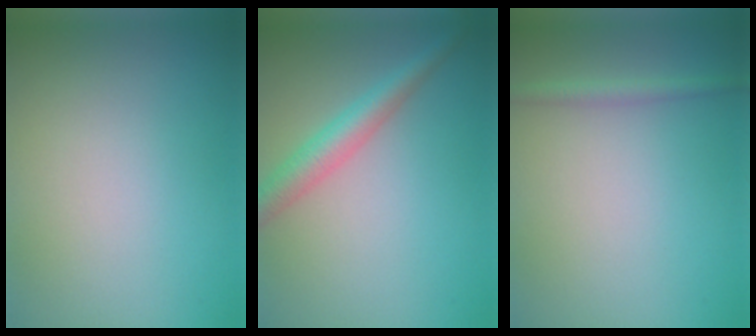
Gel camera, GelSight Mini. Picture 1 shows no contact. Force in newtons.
{"total": 3.4, "press": 3.4, "slide": 0.1}
{"total": 1.5, "press": 1.5, "slide": 0.0}